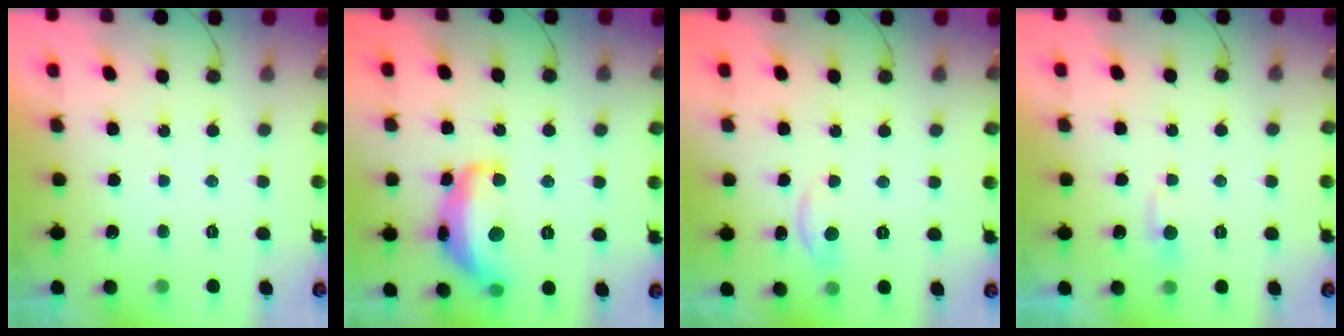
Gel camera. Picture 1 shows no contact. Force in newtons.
{"total": 15.4, "press": 15.4, "slide": 1.3}
{"total": 4.8, "press": 4.7, "slide": 0.6}
{"total": 3.7, "press": 3.7, "slide": 0.4}